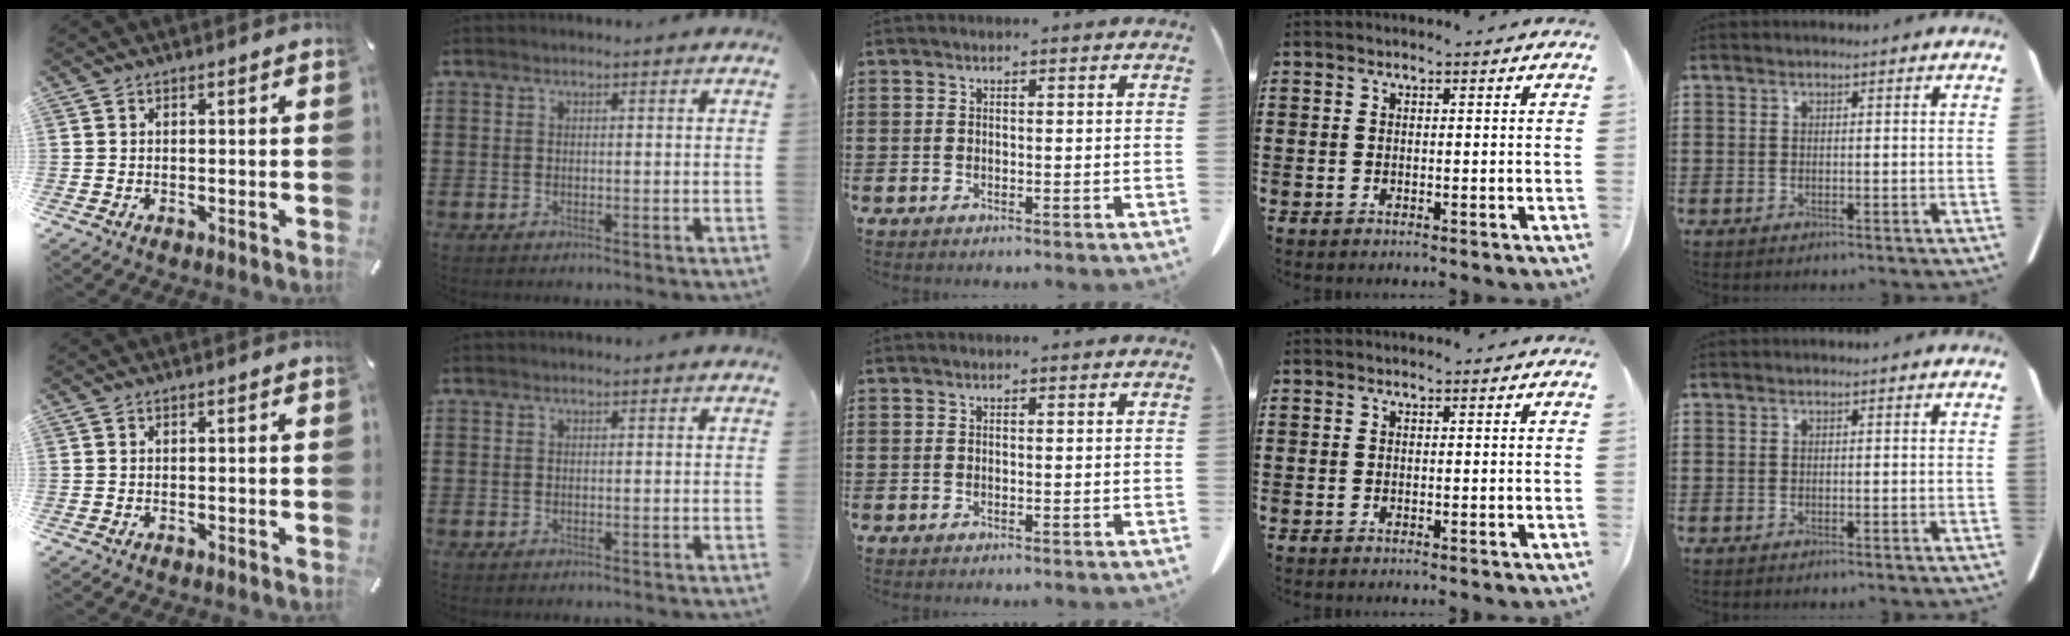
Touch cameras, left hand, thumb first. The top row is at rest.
{}